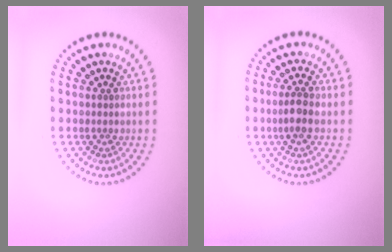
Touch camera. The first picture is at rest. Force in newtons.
{"total": 2.1, "press": 1.9, "slide": 0.8}